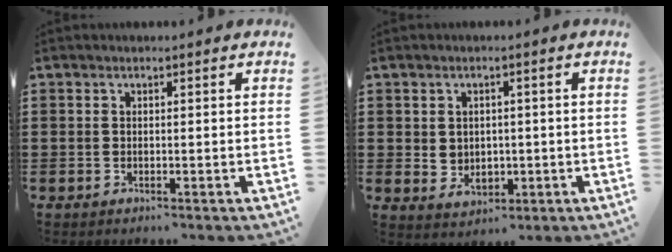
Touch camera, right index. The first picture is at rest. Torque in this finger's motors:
{"motor_torque": [1.07, 1.06, 0.01, 0.01]}